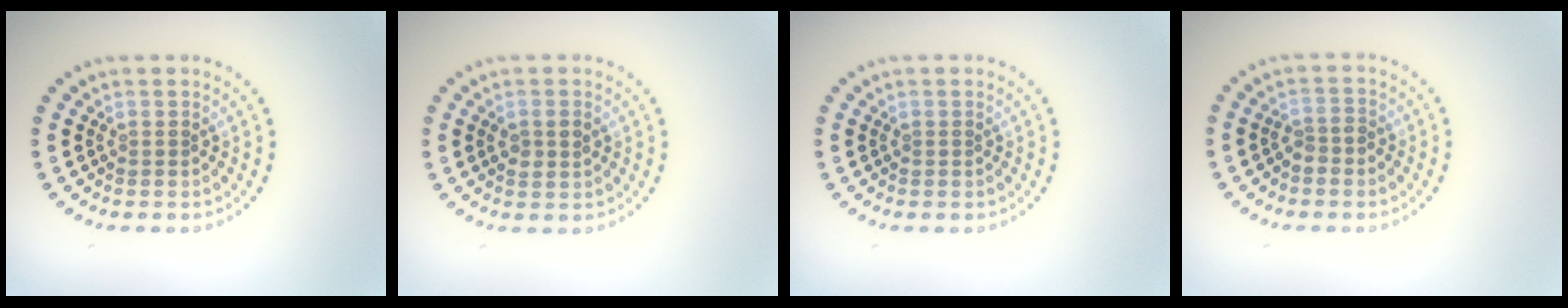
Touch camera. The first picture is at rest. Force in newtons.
{"total": 1.5, "press": 1.5, "slide": 0.1}
{"total": 0.0}
{"total": 1.5, "press": 1.3, "slide": 0.8}